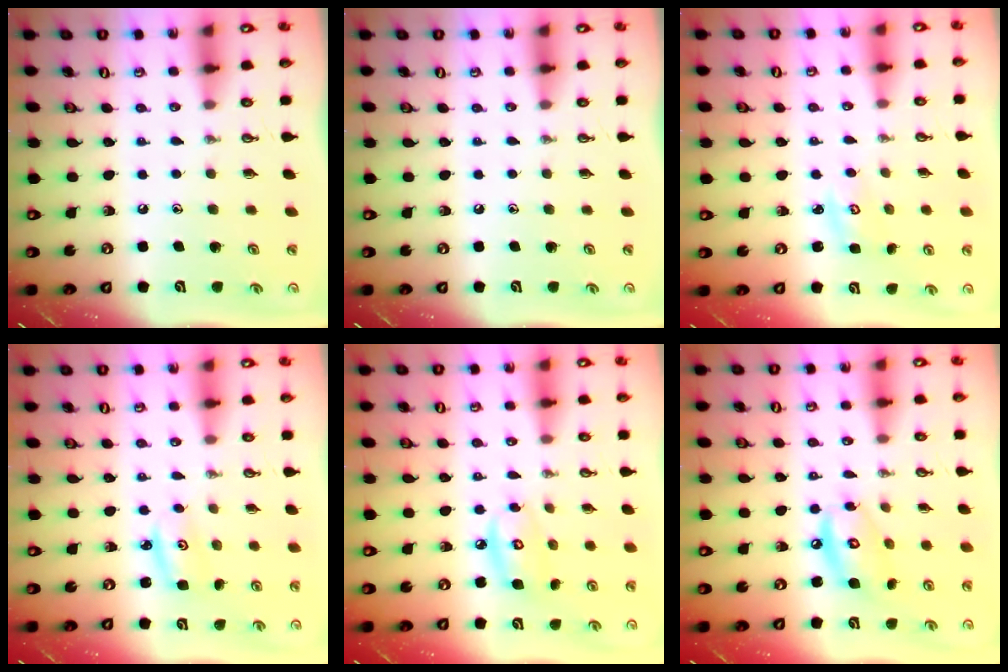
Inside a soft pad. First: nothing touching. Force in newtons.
{"total": 0.0}
{"total": 2.9, "press": 2.8, "slide": 0.4}
{"total": 2.9, "press": 2.9, "slide": 0.3}
{"total": 7.4, "press": 7.3, "slide": 0.4}
{"total": 10.0, "press": 10.0, "slide": 0.7}